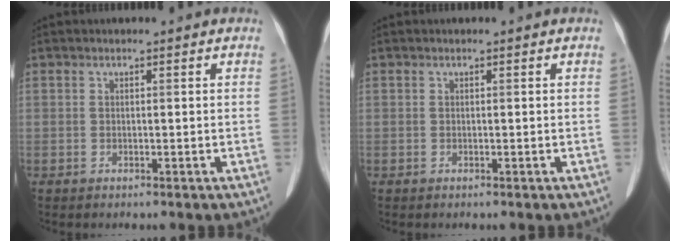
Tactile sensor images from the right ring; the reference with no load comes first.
{"total": 0.0}